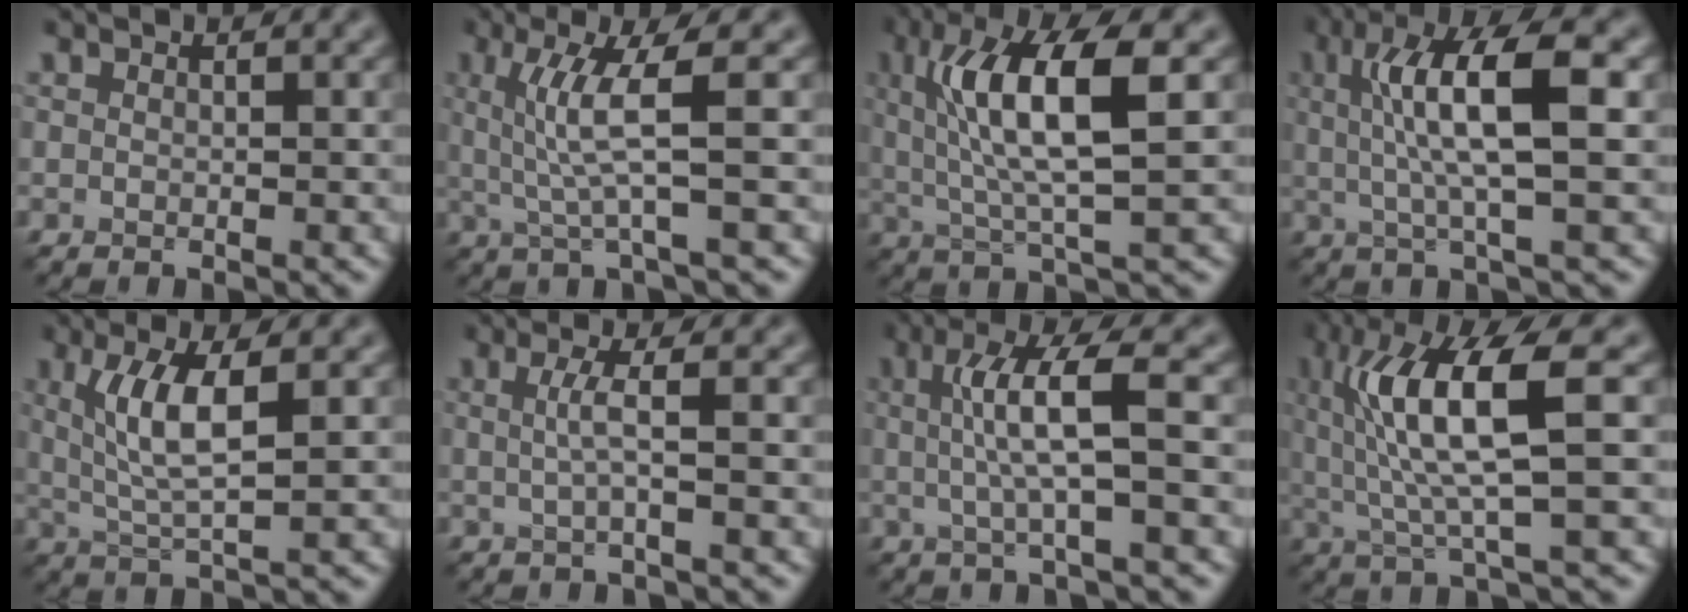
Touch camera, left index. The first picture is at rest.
{"total": 4.9, "force": [0.7, 0.6, 4.8], "torque": [-0.097, -0.001, 0.019]}
{"total": 8.7, "force": [2.2, 2.2, 8.1], "torque": [-0.144, 0.001, 0.040]}
{"total": 7.9, "force": [1.5, 1.7, 7.6], "torque": [-0.134, 0.006, 0.027]}
{"total": 5.2, "force": [1.3, 1.3, 4.9], "torque": [-0.098, 0.001, 0.028]}
{"total": 2.3, "force": [0.1, 0.4, 2.3], "torque": [-0.048, 0.002, 0.000]}
{"total": 5.5, "force": [0.8, 0.9, 5.3], "torque": [-0.104, 0.007, 0.015]}
{"total": 8.8, "force": [1.7, 1.9, 8.4], "torque": [-0.163, -0.003, 0.038]}